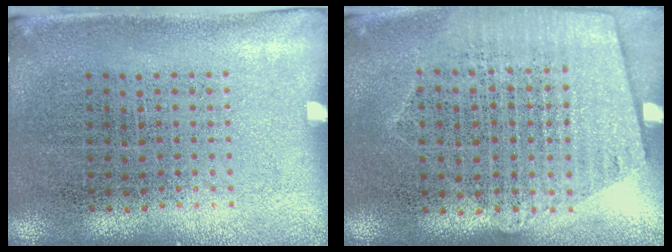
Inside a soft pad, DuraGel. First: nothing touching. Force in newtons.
{"total": 1.1, "press": 1.0, "slide": 0.5}